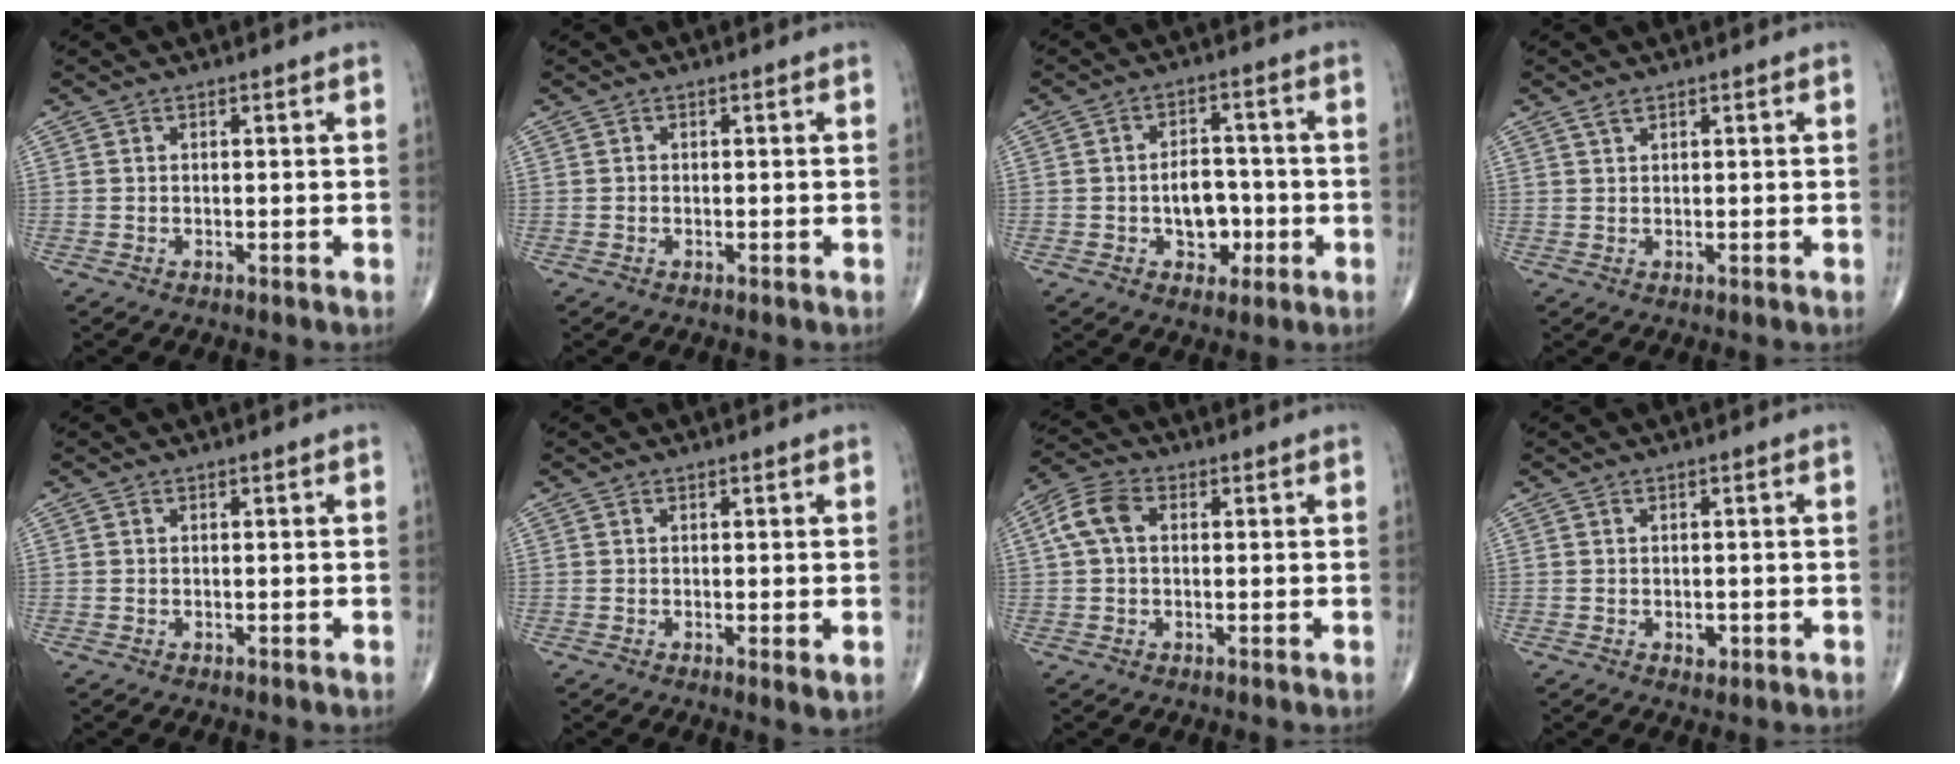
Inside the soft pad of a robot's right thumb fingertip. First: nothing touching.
{"total": 0.0}
{"total": 7.3, "force": [-1.7, 5.1, 4.9], "torque": [-0.039, 0.021, -0.025]}
{"total": 1.2, "force": [0.9, 0.5, 0.6], "torque": [-0.011, 0.002, 0.018]}
{"total": 0.0}
{"total": 1.7, "force": [-0.1, 0.3, 1.6], "torque": [-0.028, -0.008, -0.003]}
{"total": 6.3, "force": [1.0, 4.1, 4.6], "torque": [-0.099, 0.021, 0.014]}
{"total": 1.6, "force": [-0.5, 1.0, 1.0], "torque": [-0.009, 0.000, -0.005]}